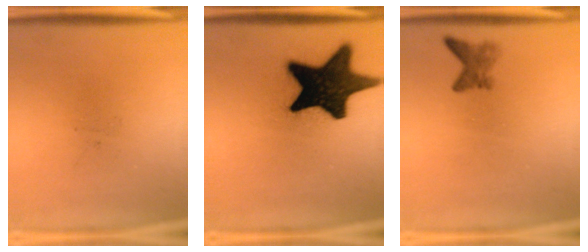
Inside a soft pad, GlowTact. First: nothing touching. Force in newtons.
{"total": 18.9}
{"total": 2.0}